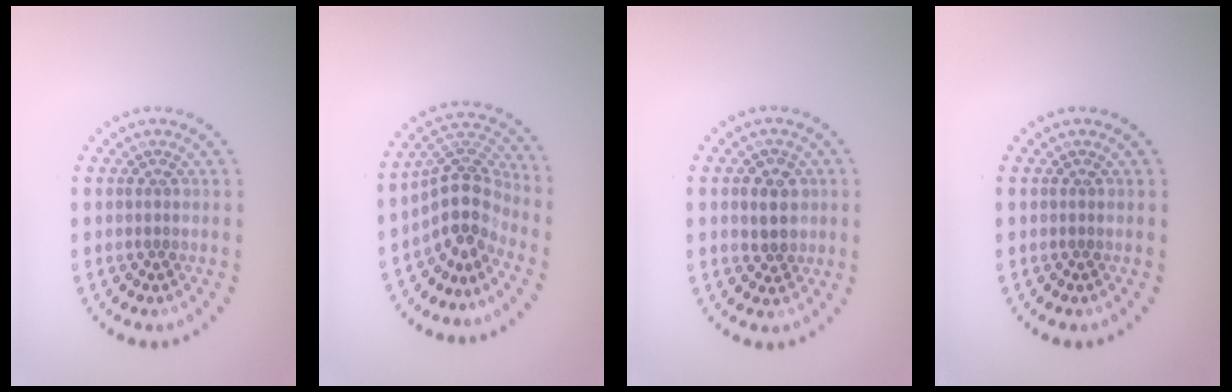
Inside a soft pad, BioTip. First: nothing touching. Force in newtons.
{"total": 4.3, "press": 3.3, "slide": 2.8}
{"total": 2.8, "press": 2.7, "slide": 0.6}
{"total": 0.0}